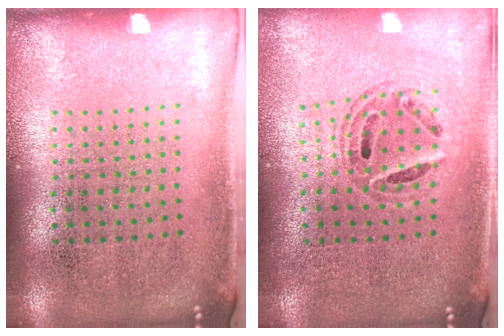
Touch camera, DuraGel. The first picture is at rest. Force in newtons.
{"total": 0.7, "press": 0.7, "slide": 0.2}